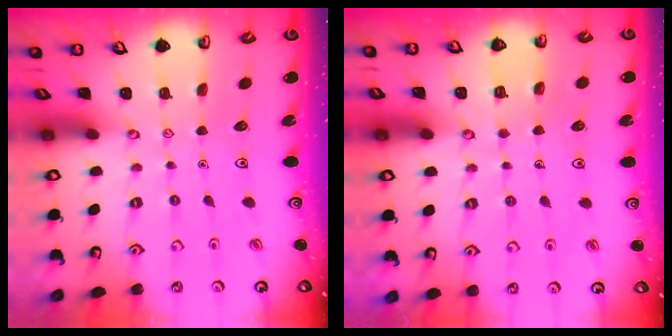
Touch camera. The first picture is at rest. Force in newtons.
{"total": 3.0, "press": 3.0, "slide": 0.2}